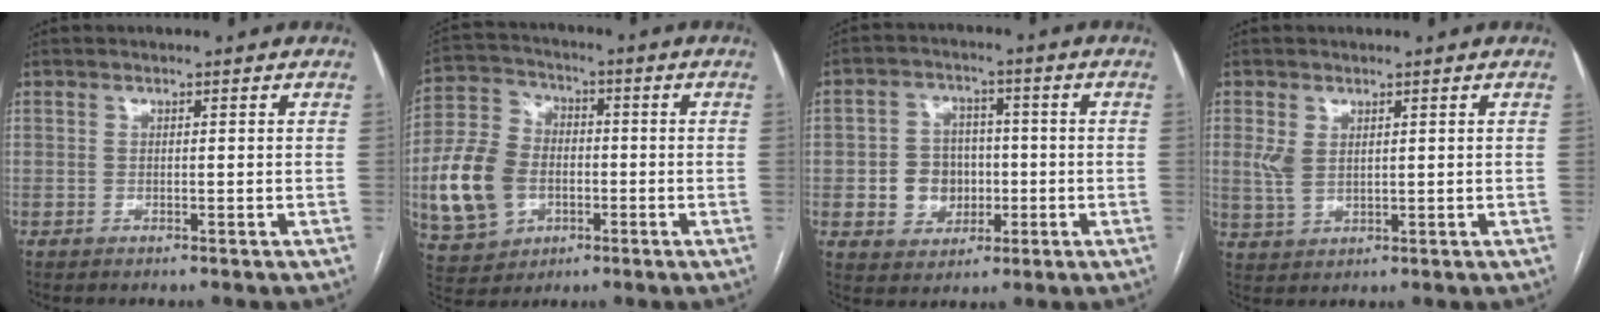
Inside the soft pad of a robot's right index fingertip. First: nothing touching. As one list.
[{"total": 12.7, "force": [-2.6, 9.7, 7.7], "torque": [-0.196, 0.020, -0.042]}, {"total": 7.3, "force": [-1.0, 6.4, 3.3], "torque": [-0.062, 0.020, -0.009]}, {"total": 3.7, "force": [1.0, 2.3, 2.7], "torque": [-0.065, 0.007, 0.031]}]